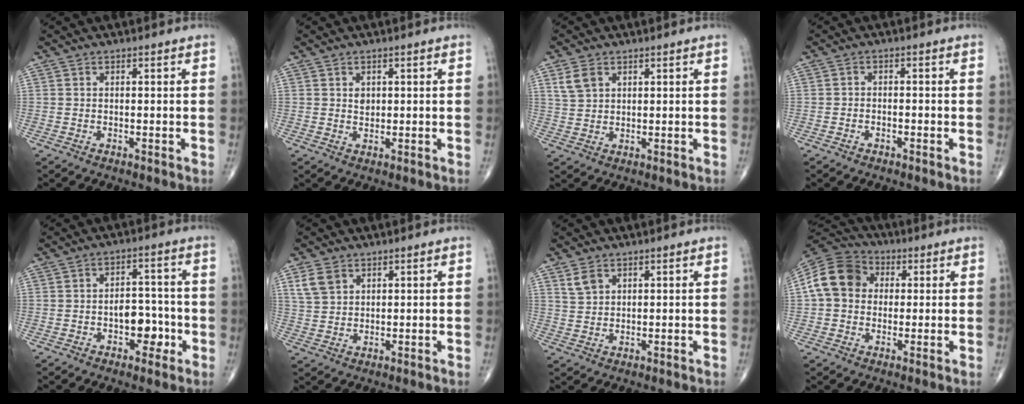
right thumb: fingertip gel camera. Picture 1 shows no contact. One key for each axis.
{"total": 1.8, "fx": 0.6, "fy": 1.3, "fz": 1.0, "tx": -0.009, "ty": -0.004, "tz": 0.011}
{"total": 4.1, "fx": 2.1, "fy": 2.8, "fz": 2.1, "tx": -0.038, "ty": -0.004, "tz": 0.048}
{"total": 1.1, "fx": -0.8, "fy": 0.6, "fz": 0.4, "tx": -0.006, "ty": 0.005, "tz": -0.015}
{"total": 7.0, "fx": -2.2, "fy": 4.4, "fz": 5.1, "tx": -0.042, "ty": 0.026, "tz": -0.034}
{"total": 4.7, "fx": 2.5, "fy": 3.2, "fz": 2.4, "tx": -0.041, "ty": -0.006, "tz": 0.056}
{"total": 3.2, "fx": 1.9, "fy": 2.0, "fz": 1.4, "tx": -0.023, "ty": -0.006, "tz": 0.044}
{"total": 11.8, "fx": 1.6, "fy": 9.7, "fz": 6.6, "tx": -0.110, "ty": 0.026, "tz": 0.016}